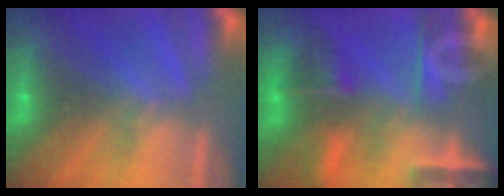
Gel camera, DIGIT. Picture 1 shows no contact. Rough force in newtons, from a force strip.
{"total": 10.8}